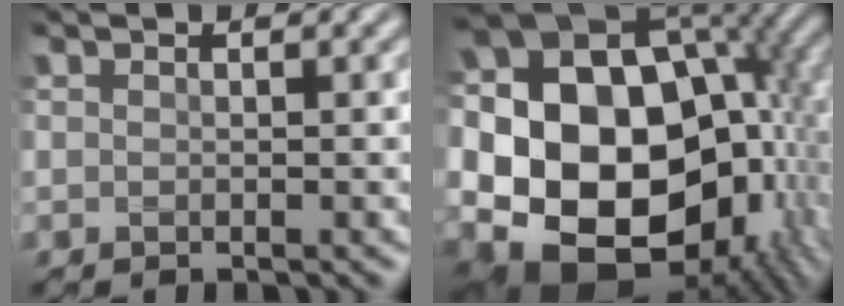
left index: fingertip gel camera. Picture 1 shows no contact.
{"total": 19.8, "force": [-0.1, 14.0, 14.0], "torque": [-0.241, -0.004, 0.029]}